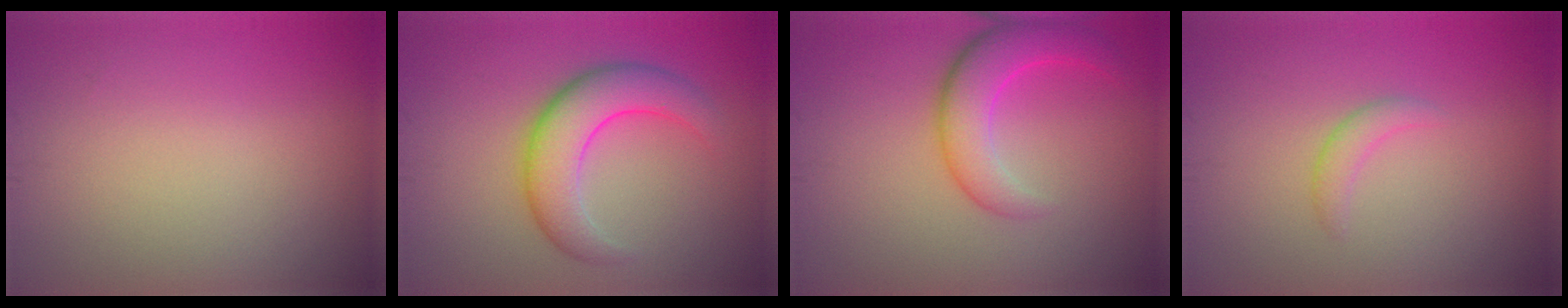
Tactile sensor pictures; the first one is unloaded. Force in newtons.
{"total": 5.7, "press": 5.7, "slide": 0.3}
{"total": 4.6, "press": 4.6, "slide": 0.2}
{"total": 1.4, "press": 1.4, "slide": 0.2}